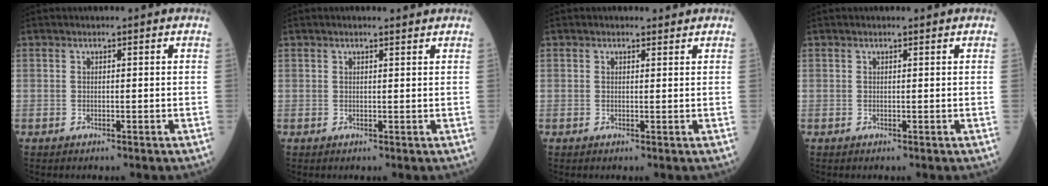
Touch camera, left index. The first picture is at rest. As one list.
[{"total": 1.9, "force": [1.7, 0.4, 0.8], "torque": [-0.019, 0.012, 0.028]}, {"total": 1.3, "force": [1.2, 0.6, 0.0], "torque": [-0.003, 0.010, 0.017]}, {"total": 0.8, "force": [0.7, 0.2, 0.3], "torque": [-0.009, 0.007, 0.013]}]